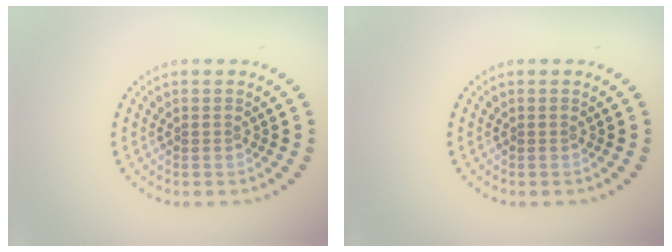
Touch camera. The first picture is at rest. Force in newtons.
{"total": 0.0}